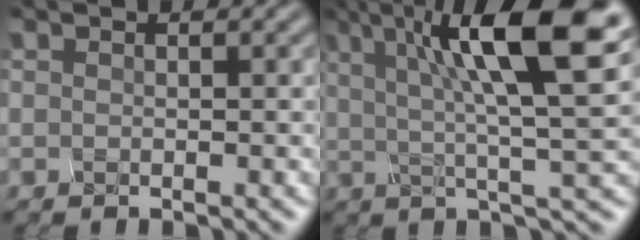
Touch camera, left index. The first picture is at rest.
{"total": 11.9, "force": [4.3, 2.7, 10.8], "torque": [-0.163, 0.013, 0.076]}